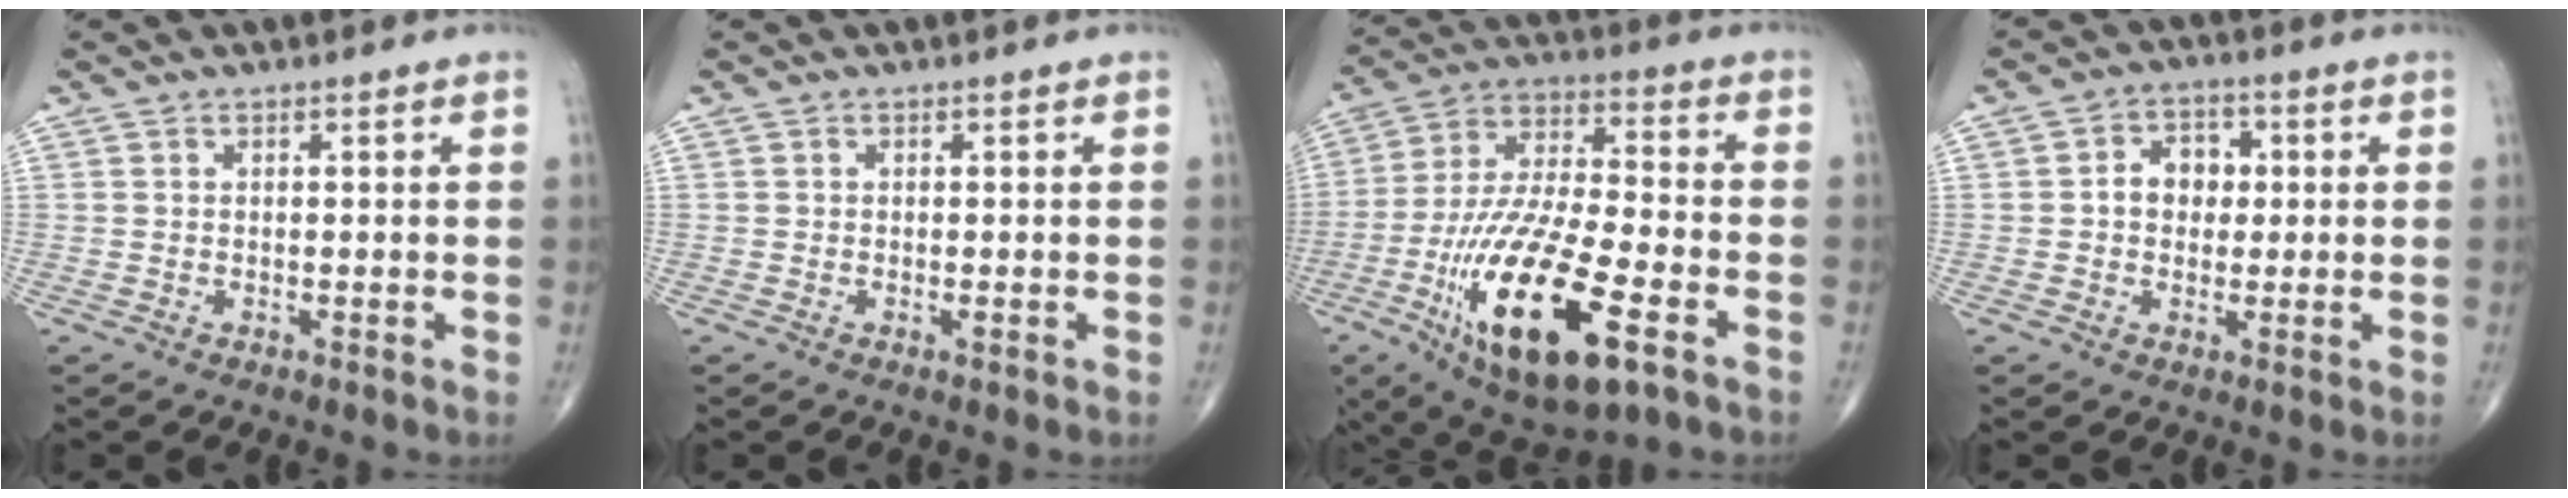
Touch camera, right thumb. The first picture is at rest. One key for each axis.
{"total": 0.5, "fx": -0.1, "fy": 0.1, "fz": 0.5, "tx": -0.010, "ty": -0.002, "tz": -0.003}
{"total": 24.4, "fx": -9.8, "fy": 8.5, "fz": 20.7, "tx": -0.422, "ty": 0.018, "tz": -0.166}
{"total": 6.0, "fx": 0.4, "fy": 4.8, "fz": 3.6, "tx": -0.029, "ty": 0.015, "tz": 0.000}